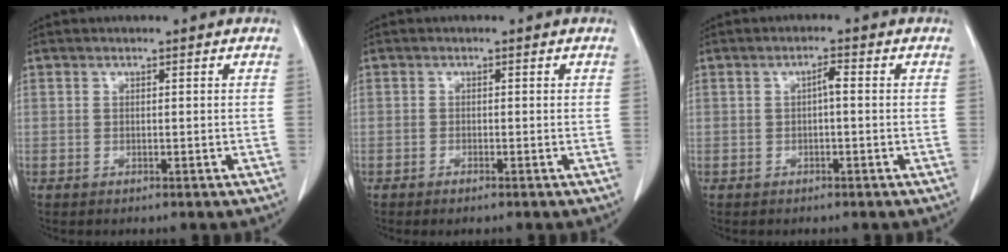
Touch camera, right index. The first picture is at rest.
{"total": 1.0, "force": [-0.7, 0.2, 0.6], "torque": [-0.012, -0.001, -0.010]}
{"total": 1.7, "force": [0.0, 0.3, 1.7], "torque": [-0.028, 0.006, 0.001]}